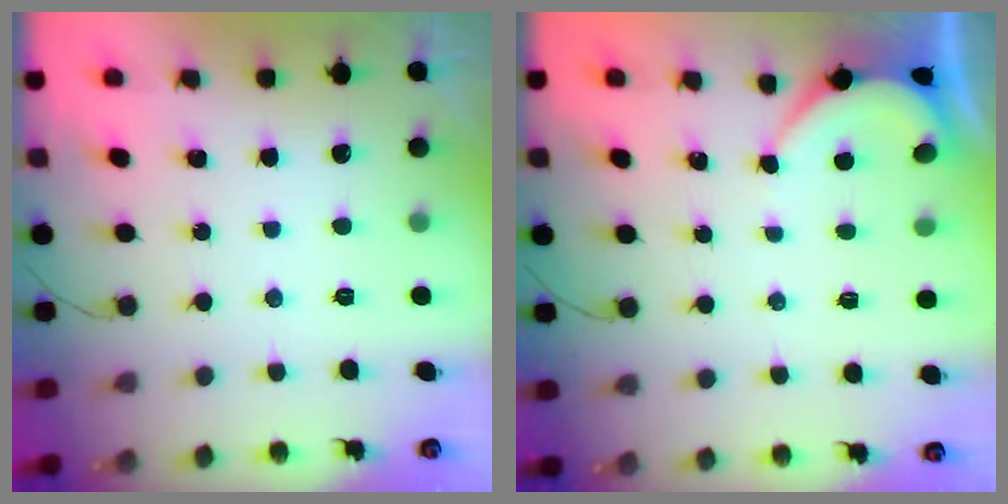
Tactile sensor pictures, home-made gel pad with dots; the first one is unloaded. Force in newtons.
{"total": 1.9, "press": 1.9, "slide": 0.3}